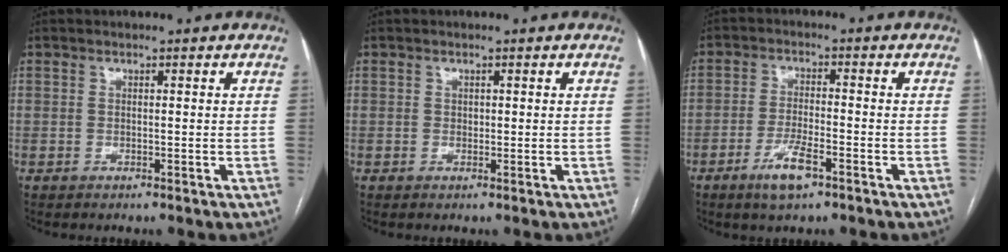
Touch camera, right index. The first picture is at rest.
{"total": 0.5, "force": [0.2, 0.4, 0.2], "torque": [0.000, 0.002, 0.005]}
{"total": 5.6, "force": [-3.3, 1.1, 4.4], "torque": [-0.087, -0.005, -0.057]}